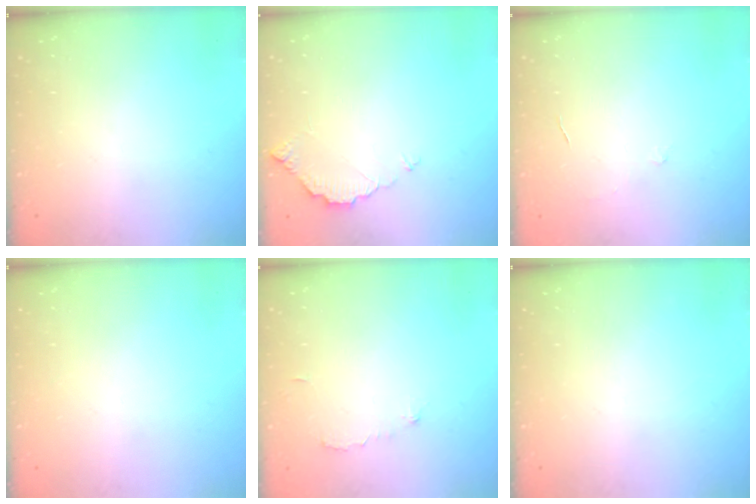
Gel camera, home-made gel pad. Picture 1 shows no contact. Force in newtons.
{"total": 3.5, "press": 3.5, "slide": 0.2}
{"total": 2.9, "press": 2.9, "slide": 0.2}
{"total": 0.0}
{"total": 5.5, "press": 5.5, "slide": 0.2}
{"total": 0.0}